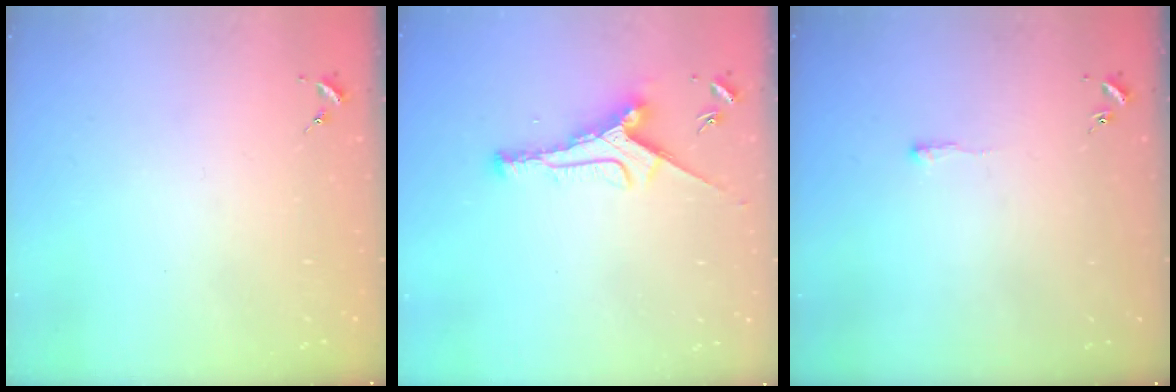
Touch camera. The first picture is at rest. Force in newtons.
{"total": 9.1, "press": 9.1, "slide": 0.2}
{"total": 2.1, "press": 2.1, "slide": 0.4}